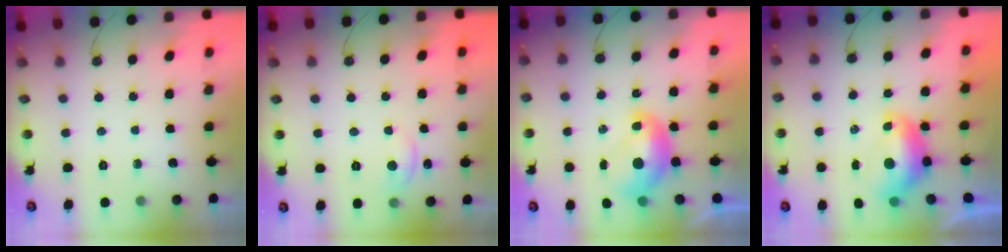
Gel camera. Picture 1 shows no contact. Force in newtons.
{"total": 0.0}
{"total": 2.6, "press": 2.5, "slide": 0.7}
{"total": 1.2, "press": 1.1, "slide": 0.4}